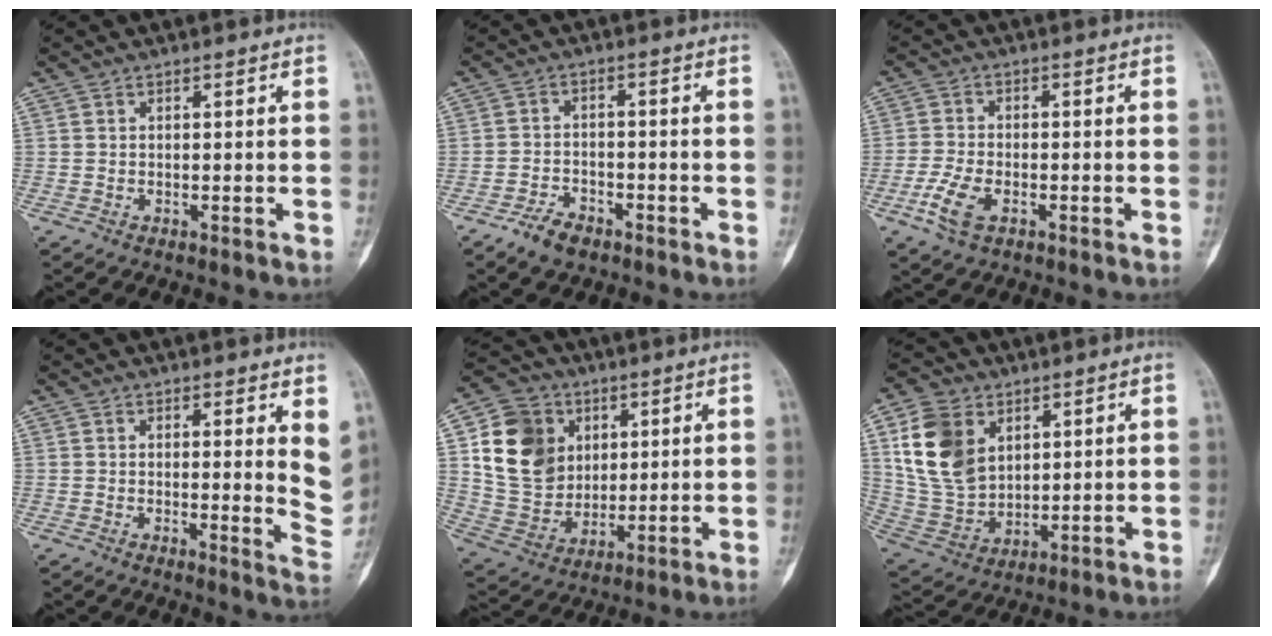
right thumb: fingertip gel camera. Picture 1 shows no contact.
{"total": 4.9, "force": [-3.5, 2.5, 2.4], "torque": [-0.043, 0.020, -0.061]}
{"total": 5.2, "force": [-2.3, 2.7, 3.8], "torque": [-0.088, 0.005, -0.047]}
{"total": 7.2, "force": [3.4, 1.8, 6.0], "torque": [-0.063, -0.031, 0.041]}
{"total": 16.2, "force": [4.6, 13.3, 8.1], "torque": [-0.123, -0.007, 0.094]}
{"total": 14.4, "force": [5.3, 10.3, 8.5], "torque": [-0.148, -0.019, 0.117]}